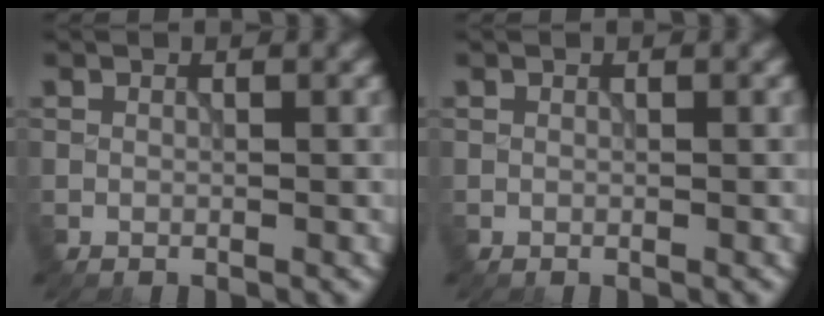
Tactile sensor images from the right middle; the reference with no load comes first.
{"total": 0.0}